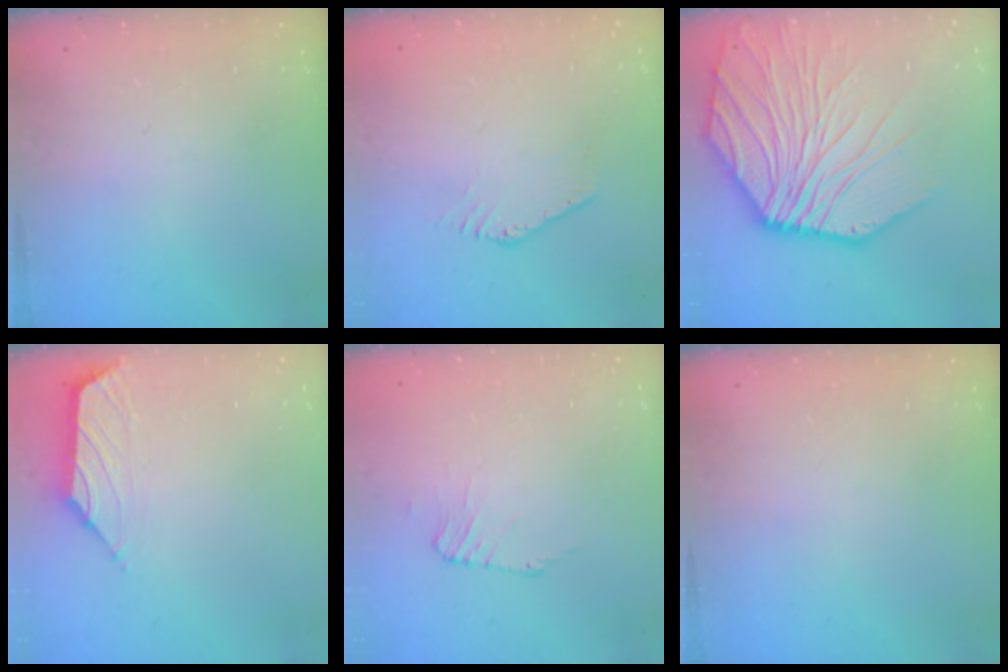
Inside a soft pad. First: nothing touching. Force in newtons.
{"total": 1.6, "press": 1.6, "slide": 0.1}
{"total": 15.1, "press": 14.9, "slide": 2.4}
{"total": 1.4, "press": 1.2, "slide": 0.6}
{"total": 1.1, "press": 1.0, "slide": 0.3}
{"total": 0.0}